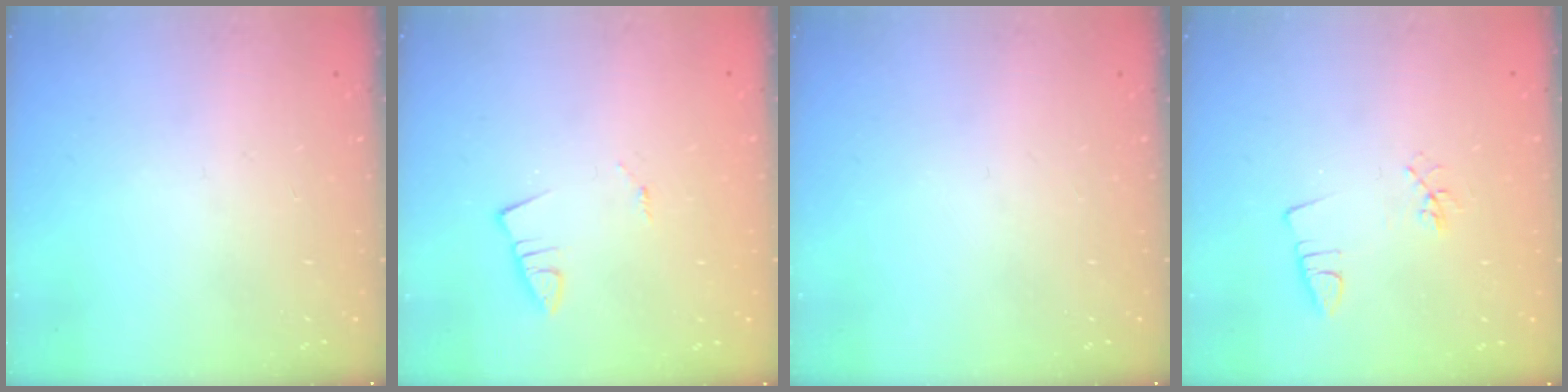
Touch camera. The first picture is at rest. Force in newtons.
{"total": 1.3, "press": 1.3, "slide": 0.1}
{"total": 0.0}
{"total": 3.0, "press": 2.7, "slide": 1.4}